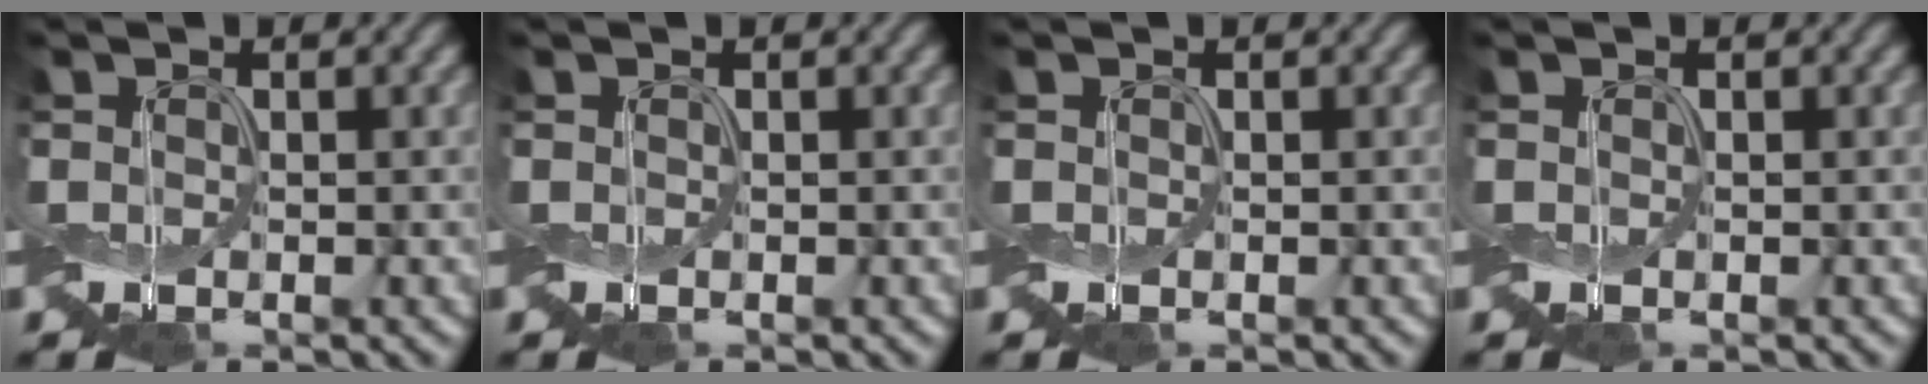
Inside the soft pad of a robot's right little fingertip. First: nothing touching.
{"total": 0.0}
{"total": 0.0}
{"total": 0.0}